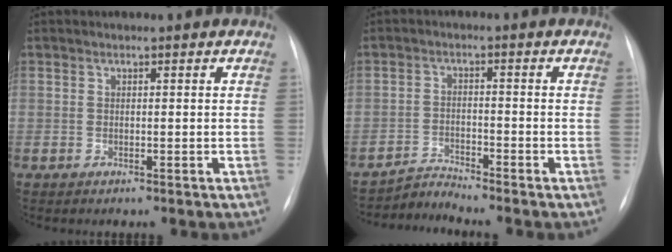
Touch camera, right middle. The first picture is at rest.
{"total": 3.3, "force": [-3.0, -1.0, -1.1], "torque": [0.020, -0.014, -0.054]}